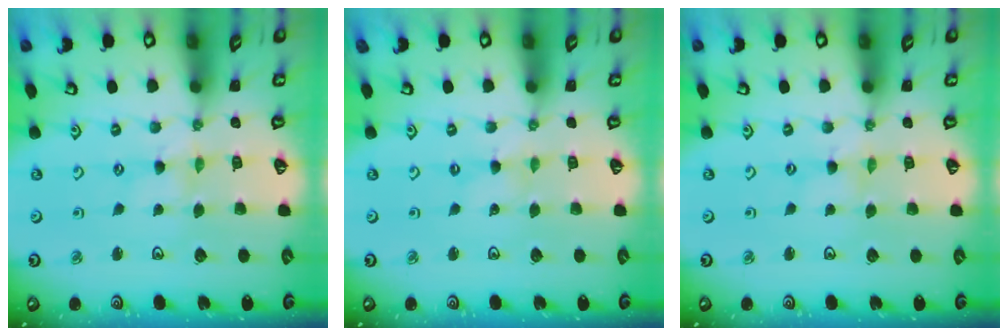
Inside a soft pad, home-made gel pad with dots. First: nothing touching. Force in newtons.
{"total": 0.0}
{"total": 1.2, "press": 1.2, "slide": 0.2}